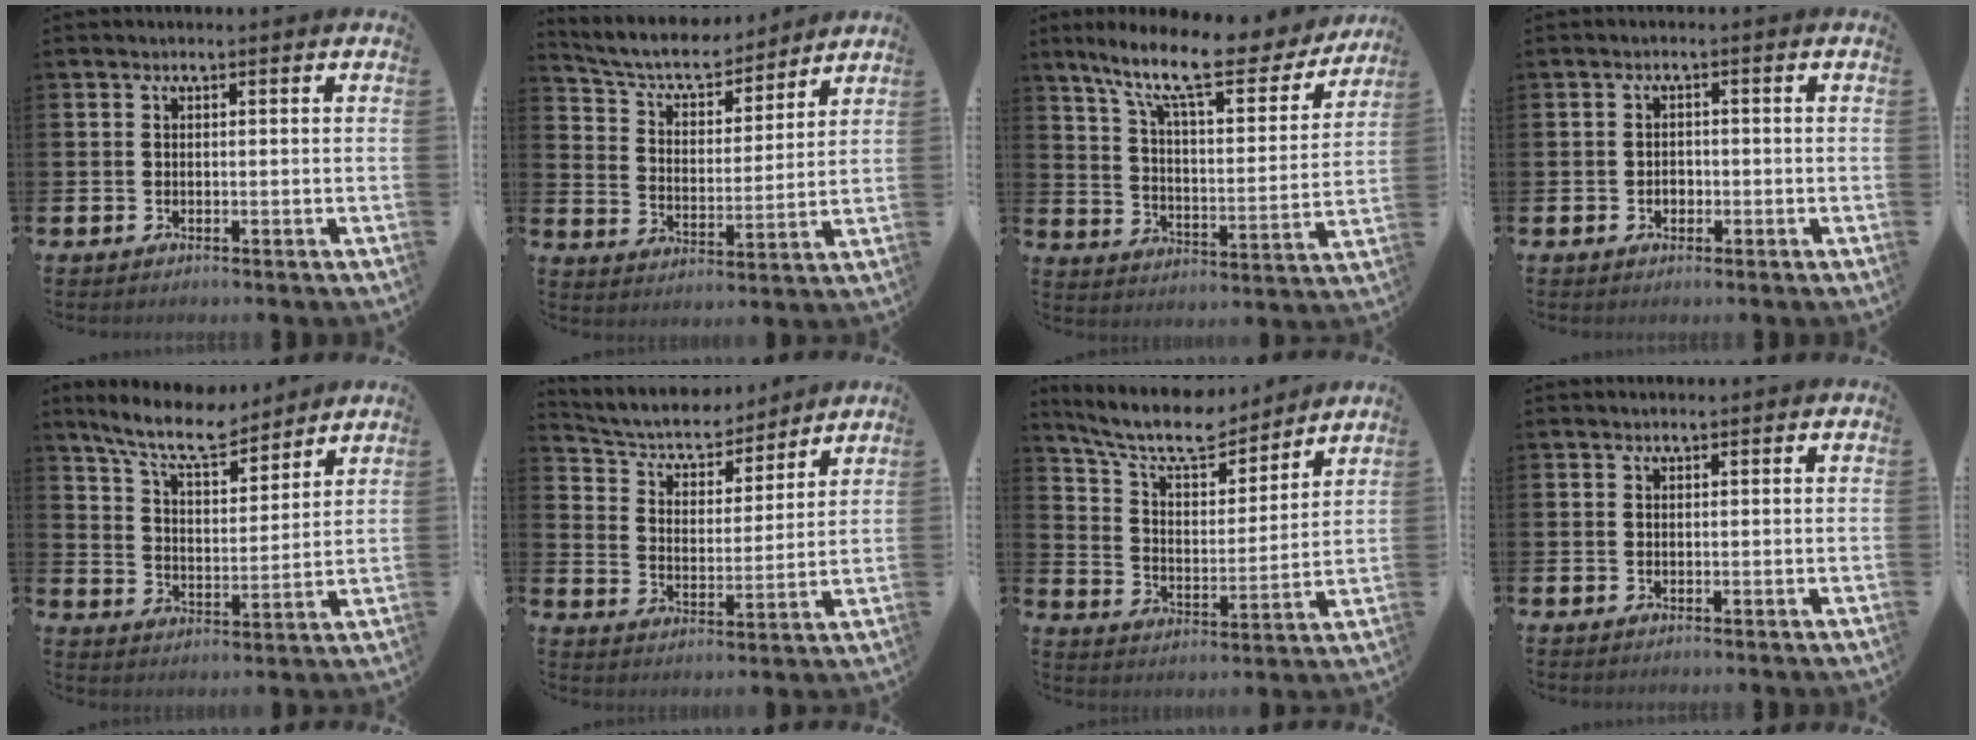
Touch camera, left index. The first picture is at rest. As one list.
[{"total": 7.2, "force": [6.5, 2.2, 1.9], "torque": [-0.071, -0.047, 0.110]}, {"total": 12.5, "force": [9.7, 3.2, 7.2], "torque": [-0.156, -0.053, 0.160]}, {"total": 1.5, "force": [-0.5, 1.2, 0.7], "torque": [-0.015, 0.005, -0.012]}, {"total": 9.4, "force": [8.4, 2.2, 3.6], "torque": [-0.099, -0.040, 0.151]}, {"total": 6.6, "force": [6.0, 2.3, 1.3], "torque": [-0.059, -0.046, 0.101]}, {"total": 10.4, "force": [9.2, 2.8, 3.9], "torque": [-0.110, -0.059, 0.160]}, {"total": 0.6, "force": [0.6, 0.0, 0.1], "torque": [-0.002, 0.000, 0.010]}]